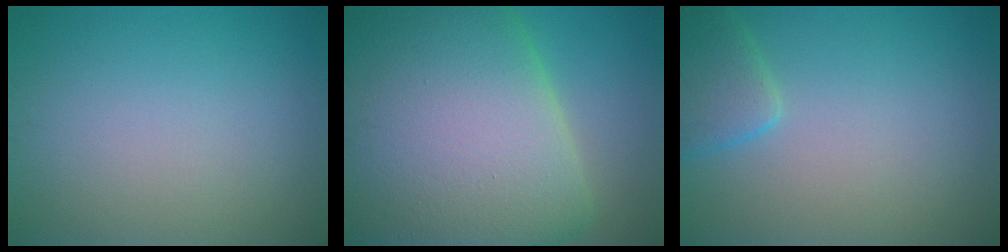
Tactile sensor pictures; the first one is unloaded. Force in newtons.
{"total": 20.8, "press": 20.8, "slide": 1.0}
{"total": 2.9, "press": 2.9, "slide": 0.1}